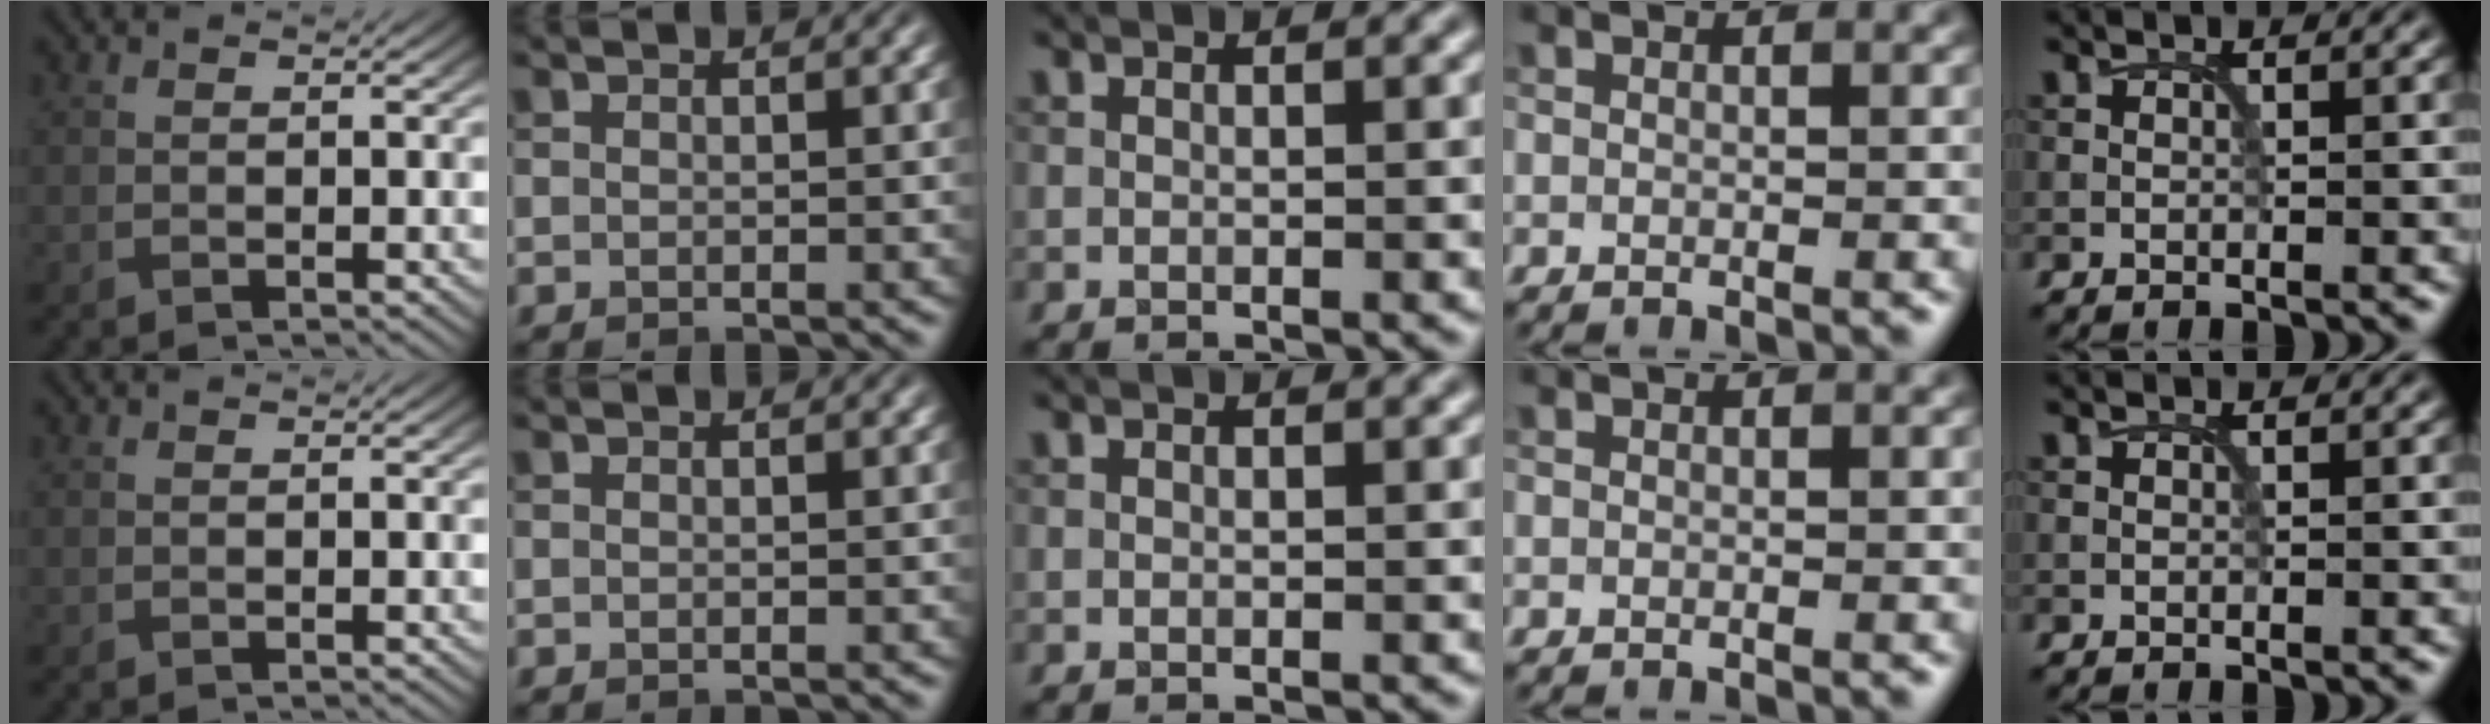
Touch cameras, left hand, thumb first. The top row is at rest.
{}